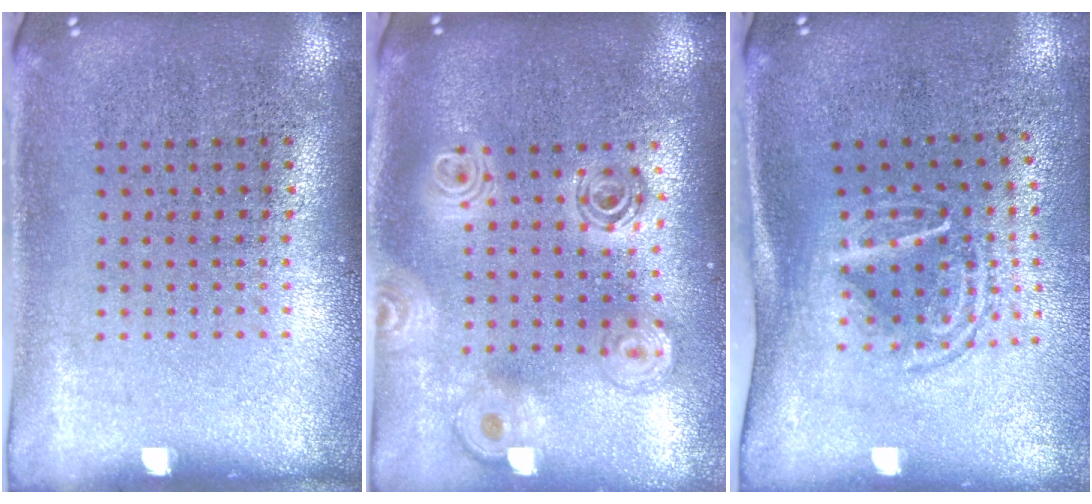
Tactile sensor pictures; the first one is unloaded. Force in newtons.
{"total": 2.2, "press": 1.8, "slide": 1.3}
{"total": 1.6, "press": 1.2, "slide": 1.1}